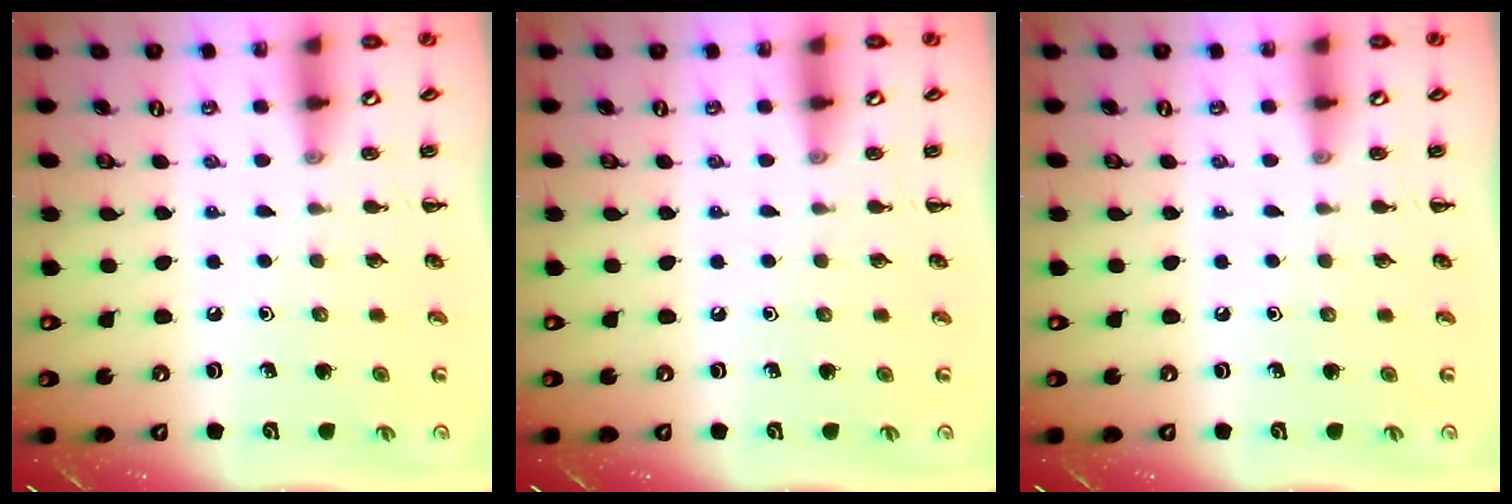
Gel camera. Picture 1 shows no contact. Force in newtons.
{"total": 0.0}
{"total": 0.0}